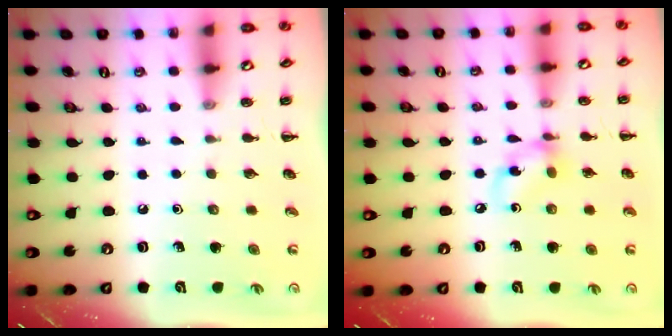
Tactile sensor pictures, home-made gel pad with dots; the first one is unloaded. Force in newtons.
{"total": 8.5, "press": 8.4, "slide": 1.3}